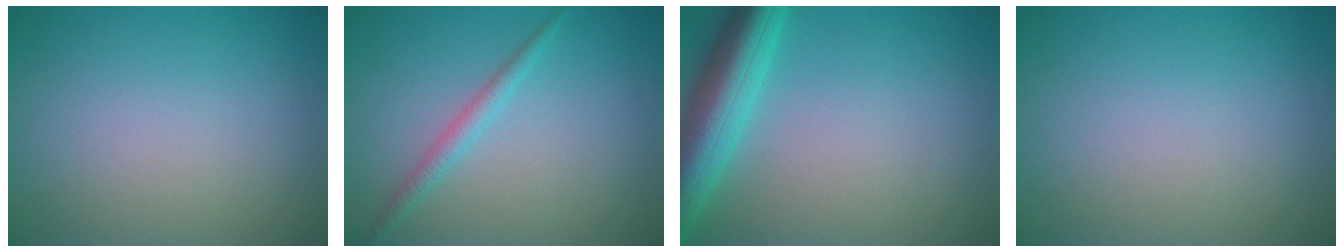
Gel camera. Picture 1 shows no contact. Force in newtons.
{"total": 1.6, "press": 1.6, "slide": 0.1}
{"total": 7.0, "press": 6.9, "slide": 0.4}
{"total": 0.0}